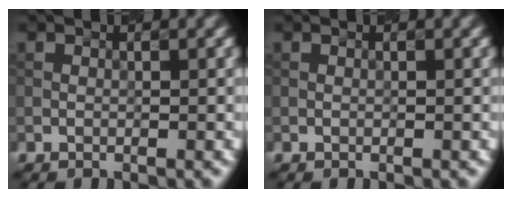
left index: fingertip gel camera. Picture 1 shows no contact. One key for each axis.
{"total": 0.0}